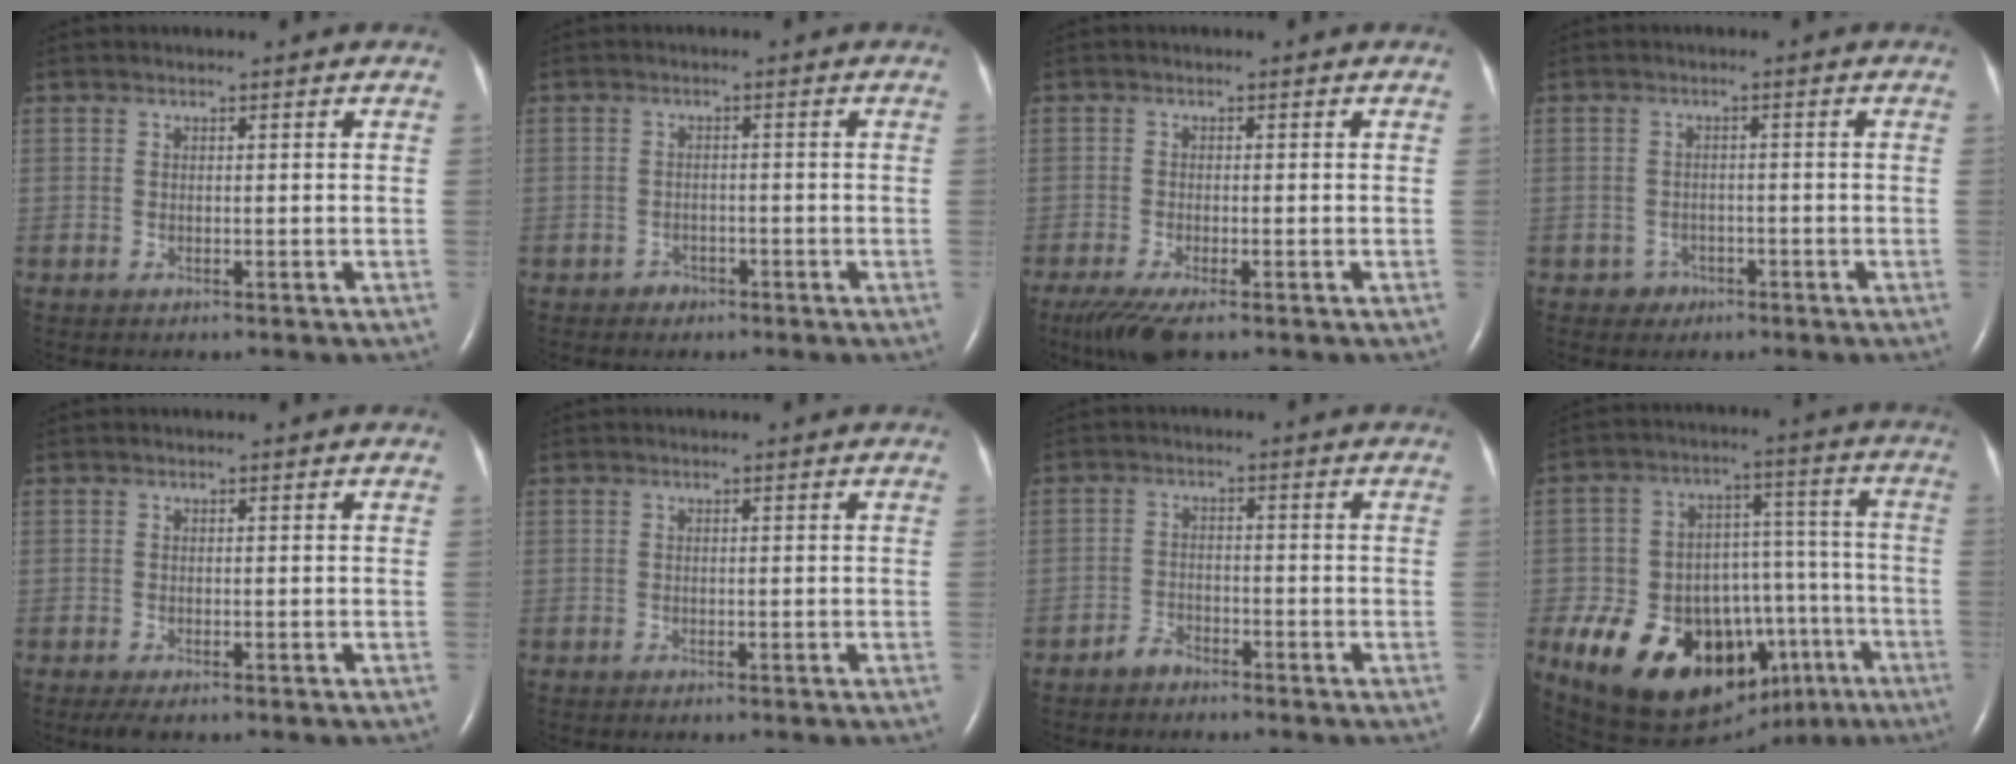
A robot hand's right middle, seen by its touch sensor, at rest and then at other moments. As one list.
[{"total": 1.6, "force": [-1.1, 1.1, 0.0], "torque": [-0.003, 0.004, -0.020]}, {"total": 5.2, "force": [-3.5, 1.0, 3.8], "torque": [-0.073, -0.016, -0.060]}, {"total": 2.1, "force": [-1.2, 1.7, -0.1], "torque": [0.001, 0.009, -0.019]}, {"total": 1.6, "force": [-1.0, 0.4, 1.1], "torque": [-0.026, -0.006, -0.017]}, {"total": 0.0}, {"total": 2.2, "force": [-2.0, 1.0, 0.4], "torque": [-0.012, 0.001, -0.037]}, {"total": 24.3, "force": [-12.8, 13.5, 15.6], "torque": [-0.217, 0.040, -0.183]}]